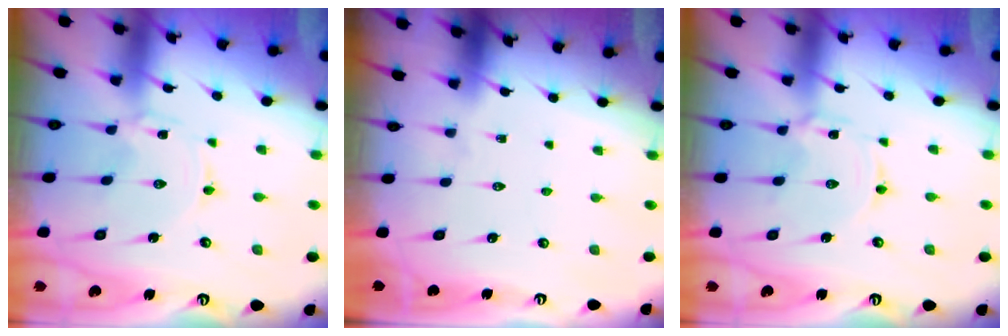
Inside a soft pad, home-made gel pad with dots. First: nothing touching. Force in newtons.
{"total": 0.0}
{"total": 1.6, "press": 1.6, "slide": 0.3}